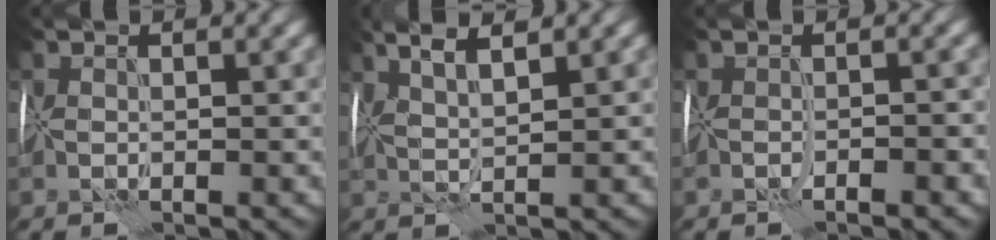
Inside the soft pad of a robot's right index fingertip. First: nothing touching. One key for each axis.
{"total": 4.0, "fx": 2.3, "fy": 0.8, "fz": 3.1, "tx": -0.053, "ty": 0.010, "tz": 0.027}
{"total": 1.5, "fx": -1.3, "fy": -0.1, "fz": 0.8, "tx": -0.012, "ty": -0.005, "tz": -0.023}